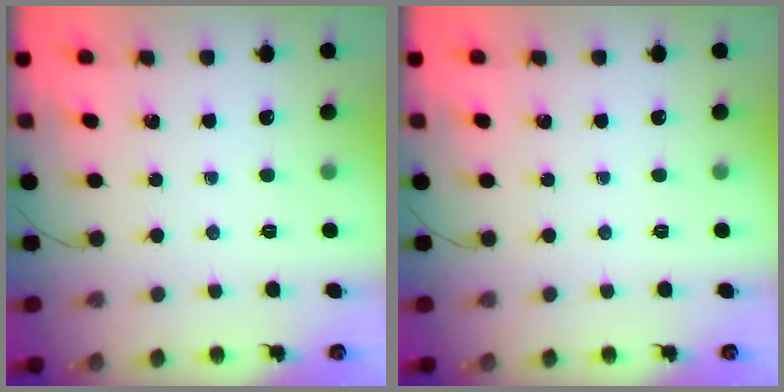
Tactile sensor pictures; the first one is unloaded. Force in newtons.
{"total": 0.0}